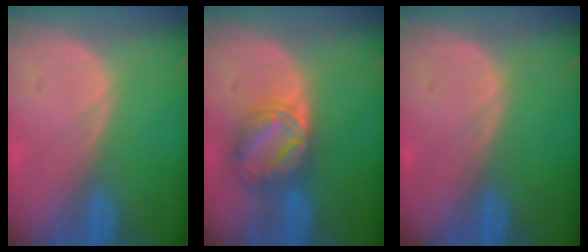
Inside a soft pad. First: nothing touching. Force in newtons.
{"total": 6.4, "press": 6.4, "slide": 0.4}
{"total": 0.0}